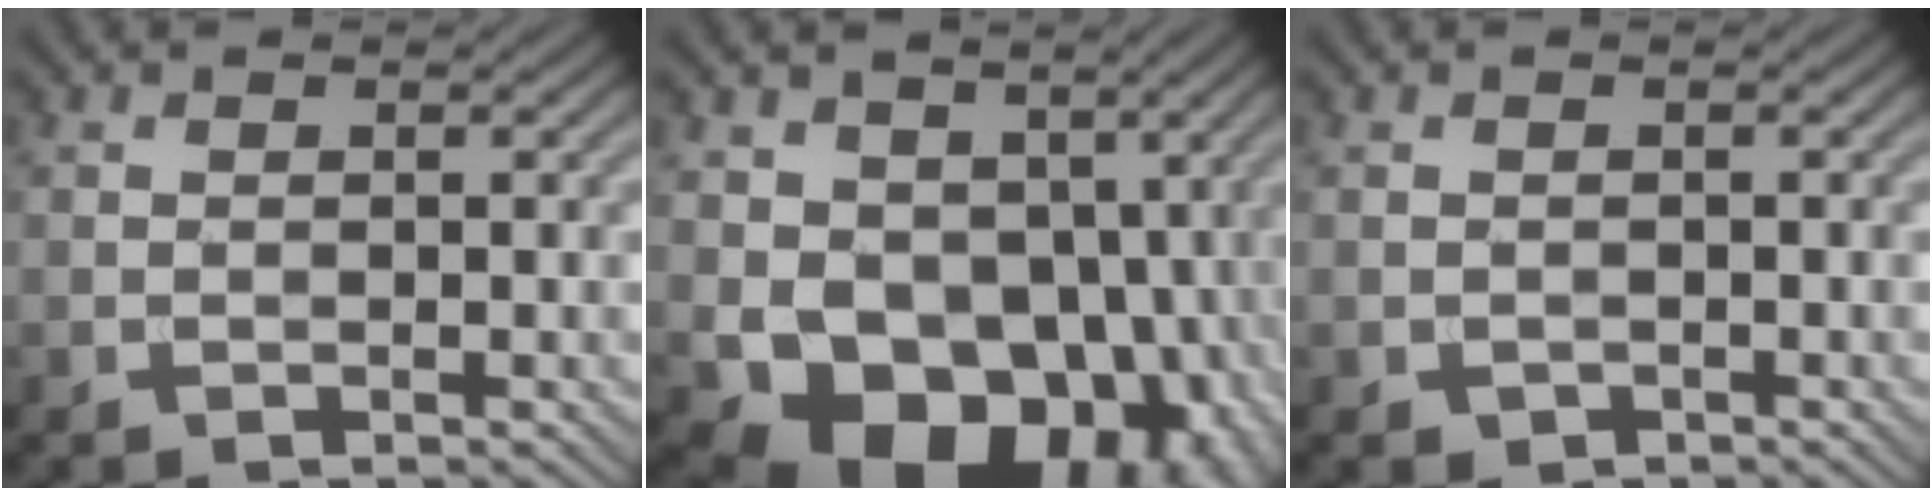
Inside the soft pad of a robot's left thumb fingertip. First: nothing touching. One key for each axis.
{"total": 14.7, "fx": -1.8, "fy": 11.0, "fz": 9.6, "tx": -0.147, "ty": -0.039, "tz": -0.019}
{"total": 1.0, "fx": -0.5, "fy": 0.9, "fz": 0.3, "tx": -0.005, "ty": -0.008, "tz": -0.008}